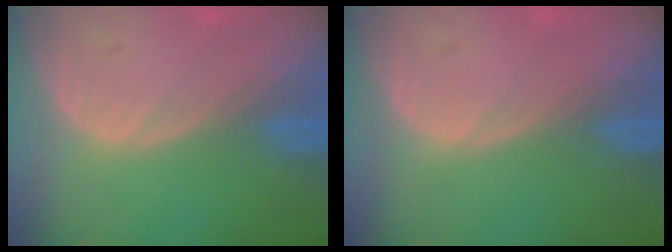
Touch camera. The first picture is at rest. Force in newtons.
{"total": 0.0}